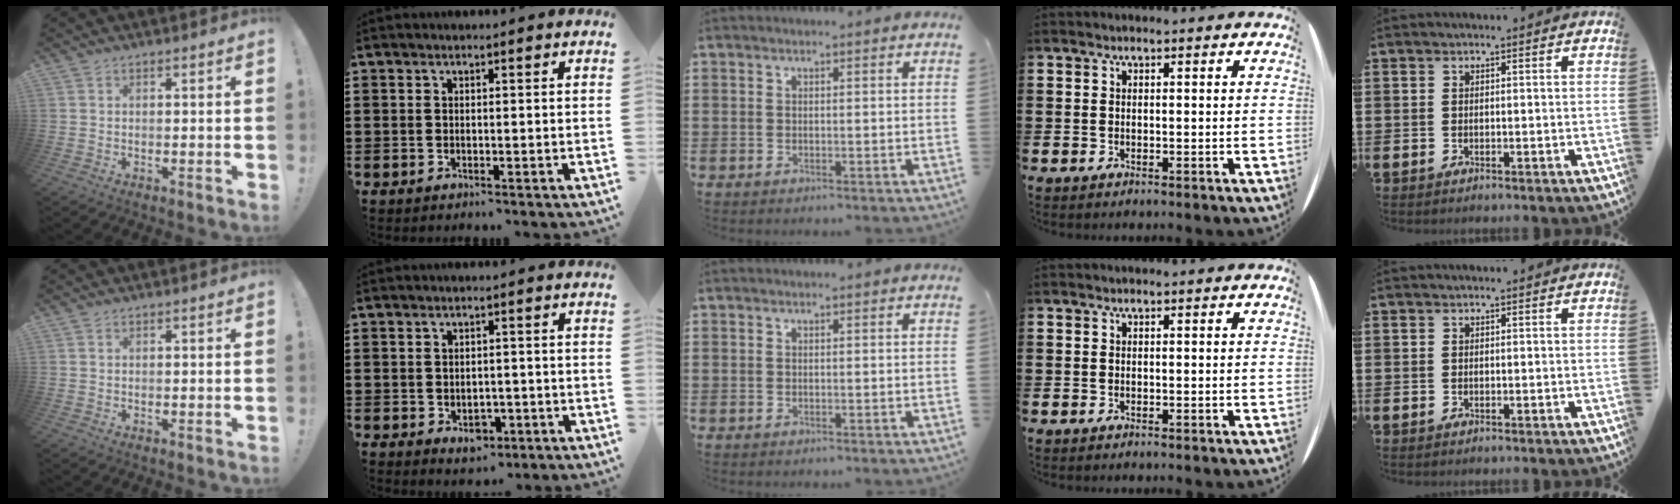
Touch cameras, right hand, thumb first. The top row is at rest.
{"index": {"total": 2.7, "force": [-1.0, 1.9, 1.7], "torque": [-0.026, 0.000, -0.021]}}